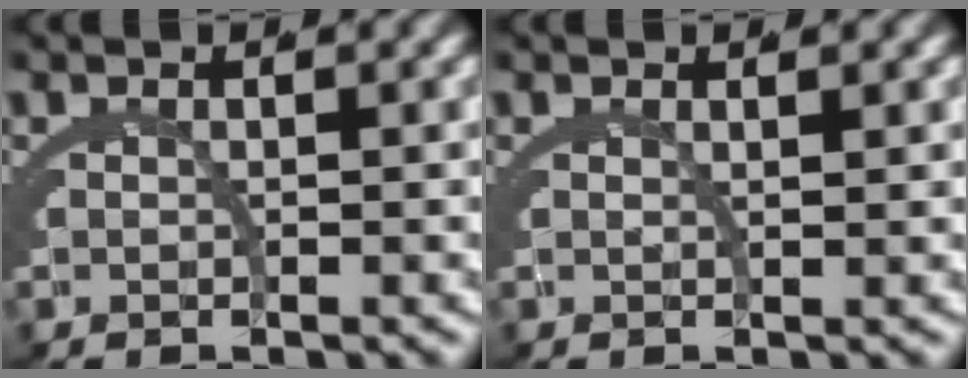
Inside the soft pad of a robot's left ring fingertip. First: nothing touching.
{"total": 0.9, "force": [0.7, -0.4, 0.5], "torque": [-0.006, -0.001, 0.014]}